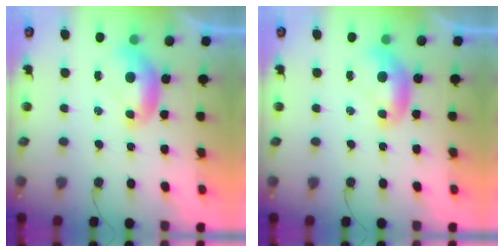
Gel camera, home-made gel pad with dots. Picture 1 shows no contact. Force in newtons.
{"total": 0.0}